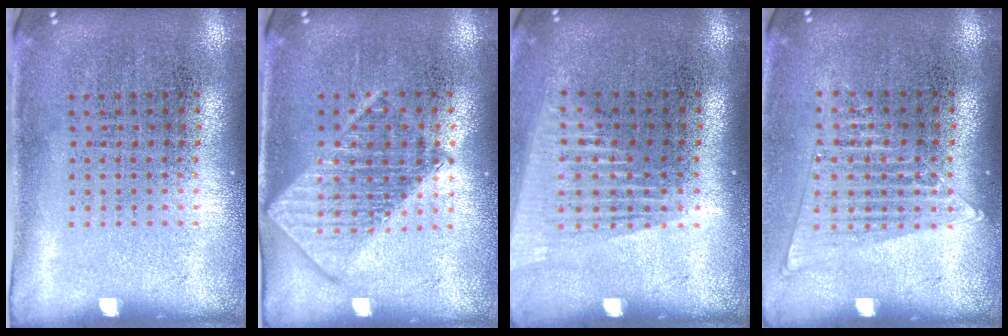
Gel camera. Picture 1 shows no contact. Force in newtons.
{"total": 1.6, "press": 1.6, "slide": 0.2}
{"total": 1.5, "press": 1.3, "slide": 0.8}
{"total": 1.5, "press": 1.3, "slide": 0.6}